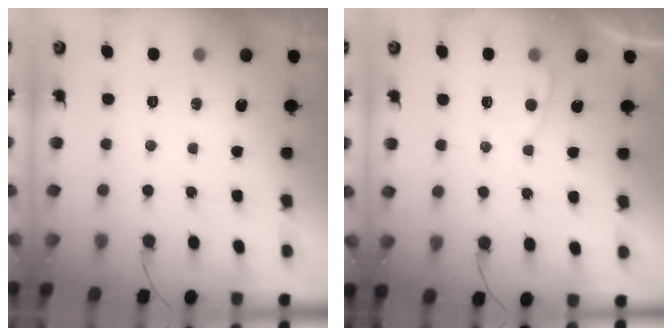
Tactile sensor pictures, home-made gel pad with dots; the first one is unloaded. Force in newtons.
{"total": 2.7, "press": 2.7, "slide": 0.3}